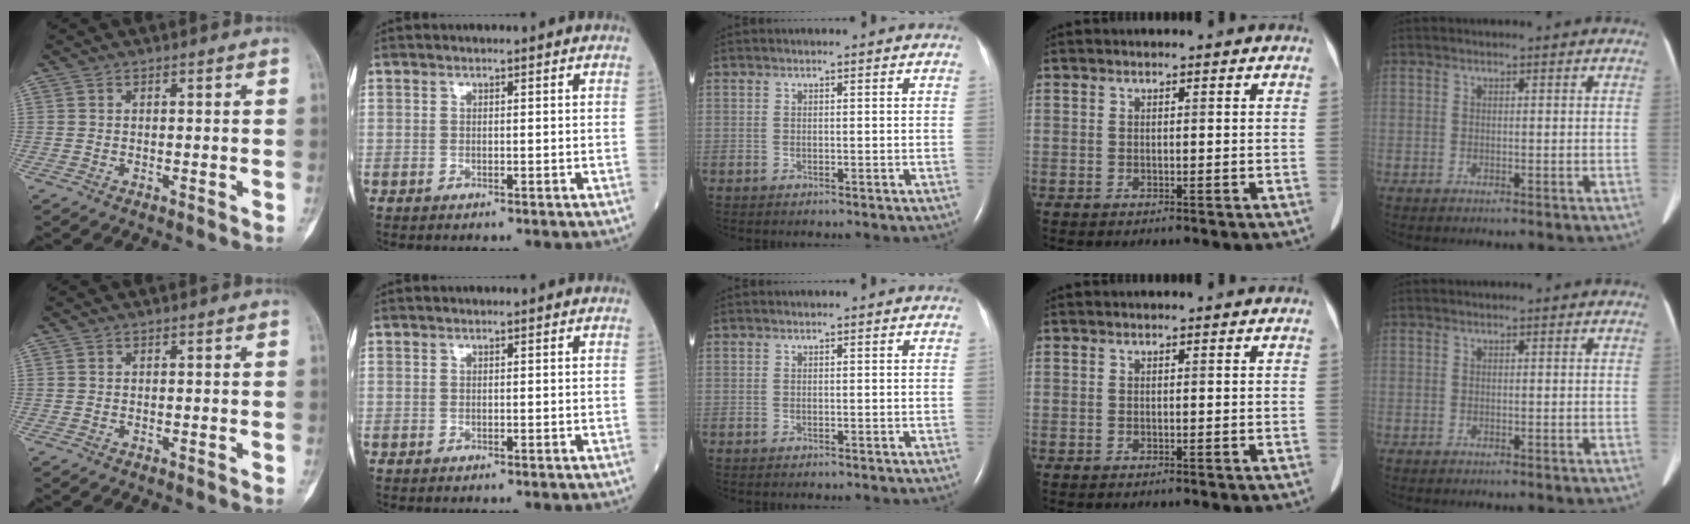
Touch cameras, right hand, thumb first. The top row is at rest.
{}